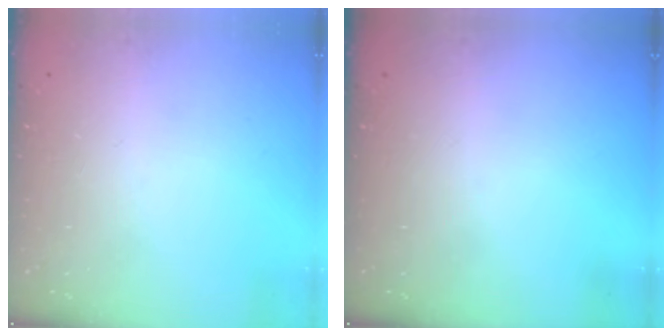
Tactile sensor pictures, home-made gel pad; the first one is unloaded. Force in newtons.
{"total": 0.0}